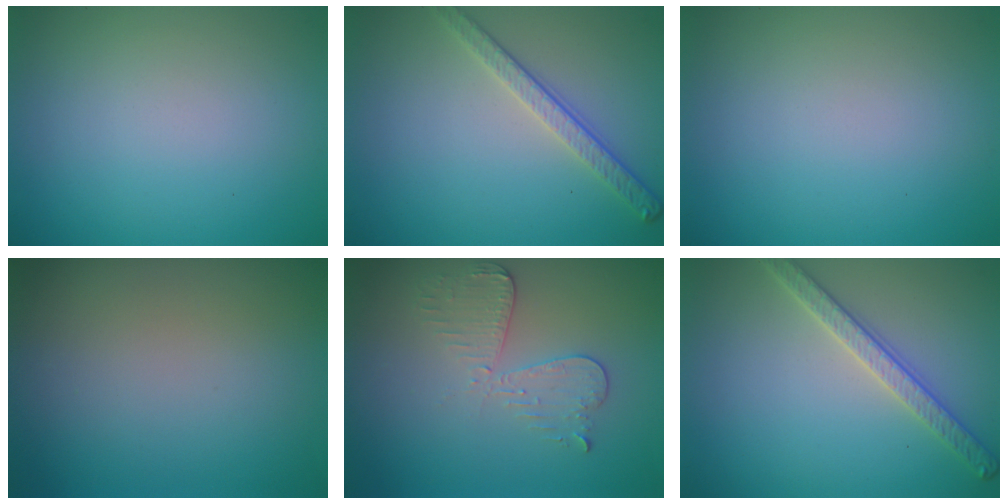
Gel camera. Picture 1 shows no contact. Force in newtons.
{"total": 2.8, "press": 2.5, "slide": 1.2}
{"total": 0.0}
{"total": 0.0}
{"total": 3.0, "press": 2.7, "slide": 1.2}
{"total": 3.0, "press": 2.9, "slide": 0.7}